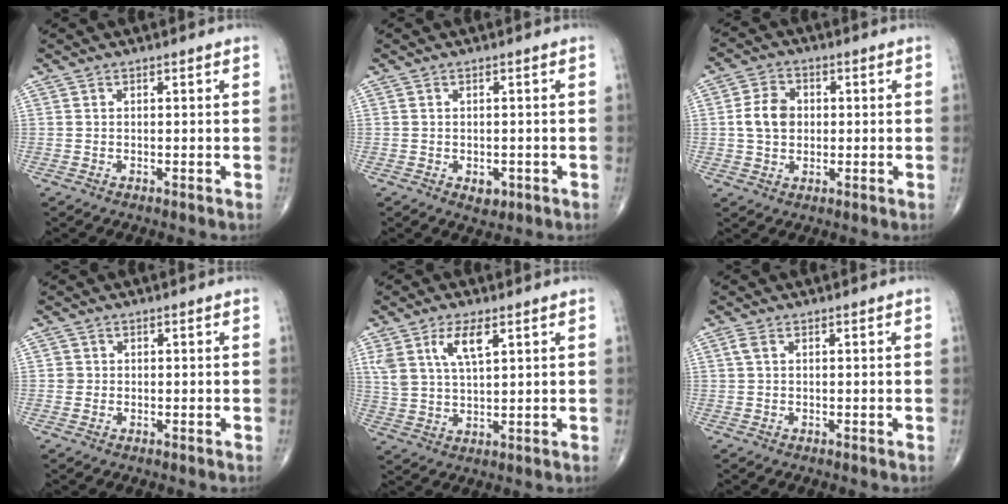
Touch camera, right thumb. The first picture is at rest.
{"total": 2.3, "force": [-0.8, 1.6, 1.4], "torque": [-0.008, 0.001, -0.005]}
{"total": 6.8, "force": [0.4, 5.3, 4.3], "torque": [-0.065, 0.008, 0.003]}
{"total": 1.2, "force": [0.0, 1.2, 0.1], "torque": [0.008, 0.004, -0.002]}
{"total": 7.5, "force": [3.6, 3.0, 5.8], "torque": [-0.111, -0.011, 0.076]}
{"total": 1.3, "force": [0.4, 0.6, 1.1], "torque": [-0.031, 0.008, 0.007]}